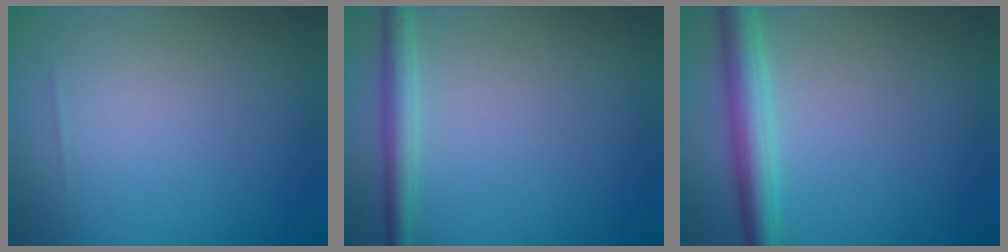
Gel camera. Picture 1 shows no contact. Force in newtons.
{"total": 2.4, "press": 2.4, "slide": 0.1}
{"total": 3.9, "press": 3.9, "slide": 0.0}